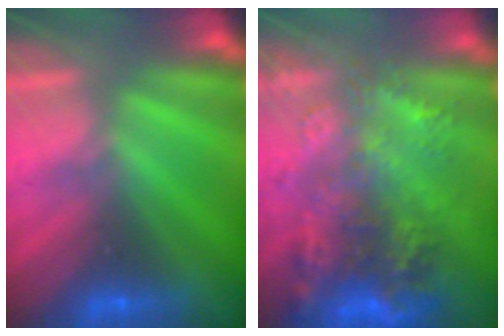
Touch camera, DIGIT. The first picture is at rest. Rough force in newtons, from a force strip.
{"total": 6.9}